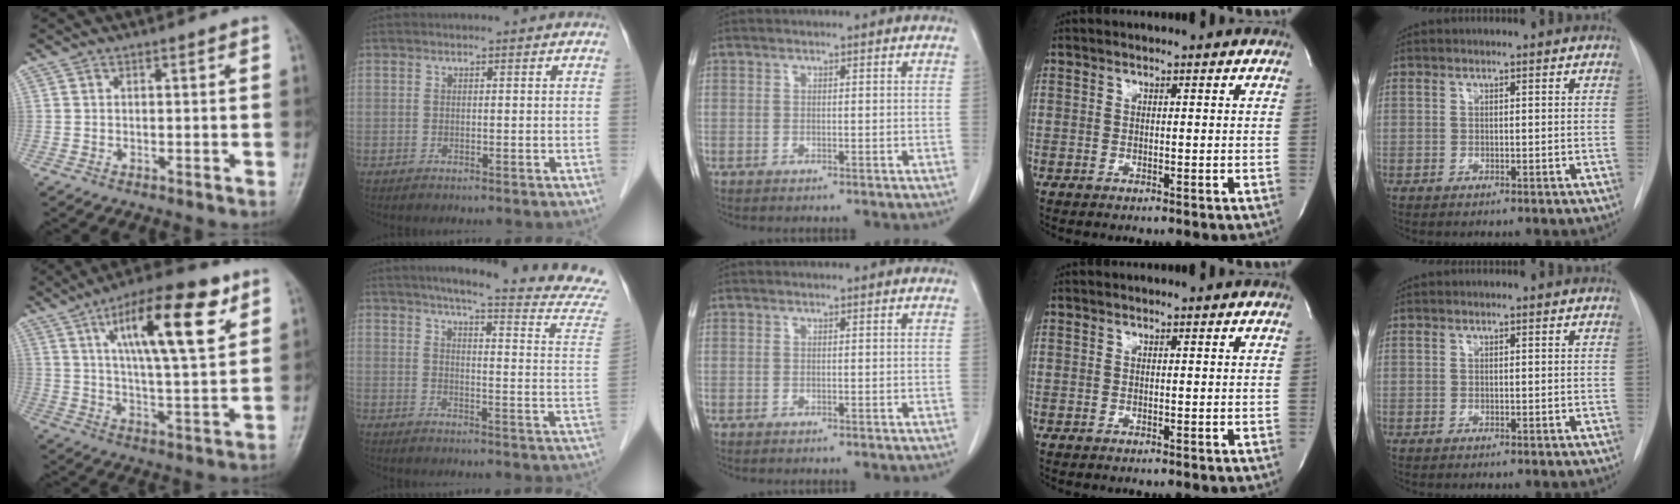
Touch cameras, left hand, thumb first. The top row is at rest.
{"thumb": {"total": 18.9, "force": [8.4, 5.7, 16.0], "torque": [-0.235, -0.026, 0.135]}, "index": {"total": 19.5, "force": [17.5, 0.0, 8.5], "torque": [-0.107, -0.068, 0.198]}}